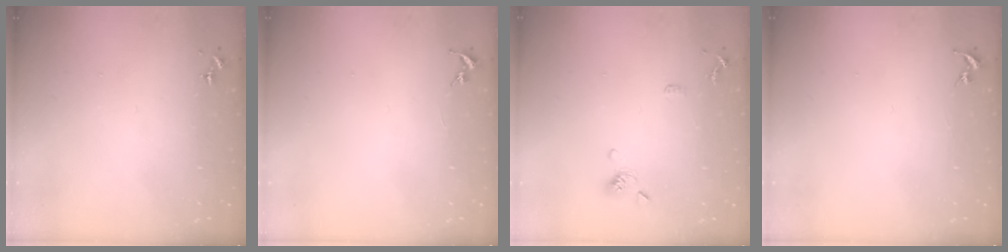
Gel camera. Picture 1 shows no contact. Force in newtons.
{"total": 0.0}
{"total": 9.1, "press": 8.9, "slide": 1.9}
{"total": 0.0}